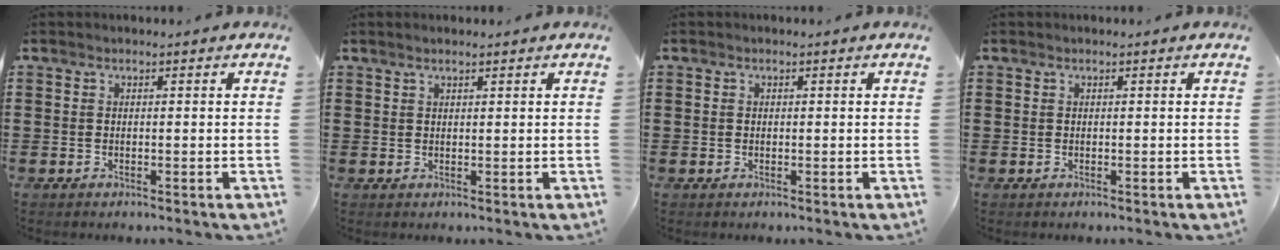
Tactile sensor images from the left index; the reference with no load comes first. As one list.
[{"total": 0.9, "force": [0.7, 0.1, 0.5], "torque": [-0.011, 0.001, 0.013]}, {"total": 0.5, "force": [0.2, 0.4, 0.3], "torque": [-0.007, 0.002, 0.003]}, {"total": 0.0}]